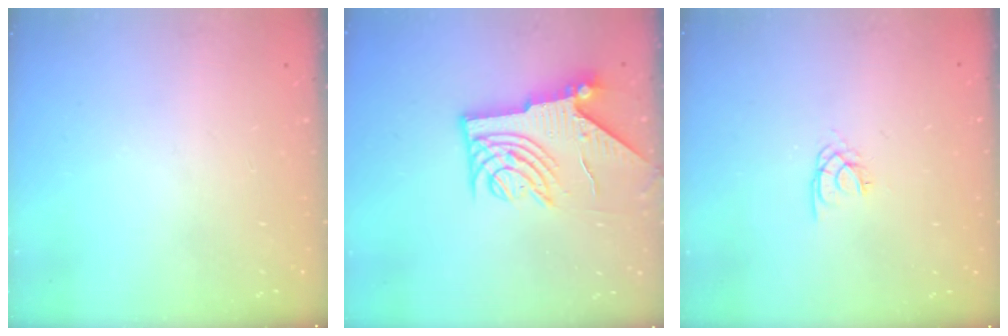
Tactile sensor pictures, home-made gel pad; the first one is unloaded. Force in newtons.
{"total": 9.2, "press": 9.1, "slide": 1.3}
{"total": 2.0, "press": 2.0, "slide": 0.3}